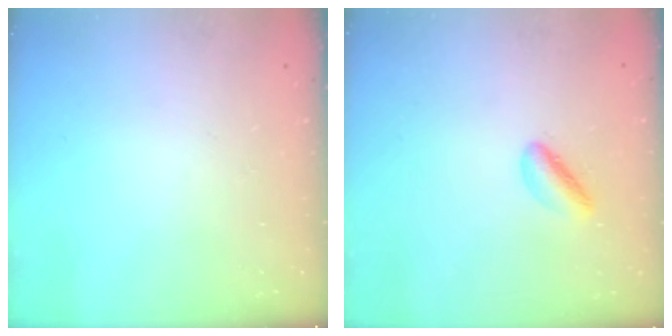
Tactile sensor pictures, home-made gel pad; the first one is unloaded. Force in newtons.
{"total": 4.8, "press": 4.7, "slide": 0.9}